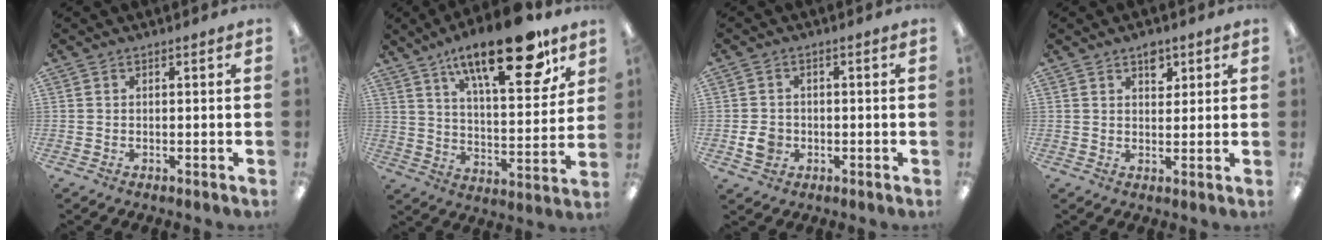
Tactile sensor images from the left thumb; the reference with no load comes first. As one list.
[{"total": 22.5, "force": [14.5, 7.7, 15.4], "torque": [-0.223, -0.085, 0.232]}, {"total": 3.3, "force": [-0.9, 2.7, 1.7], "torque": [-0.019, 0.003, -0.015]}, {"total": 4.1, "force": [2.5, 2.5, 2.1], "torque": [-0.004, -0.014, 0.038]}]